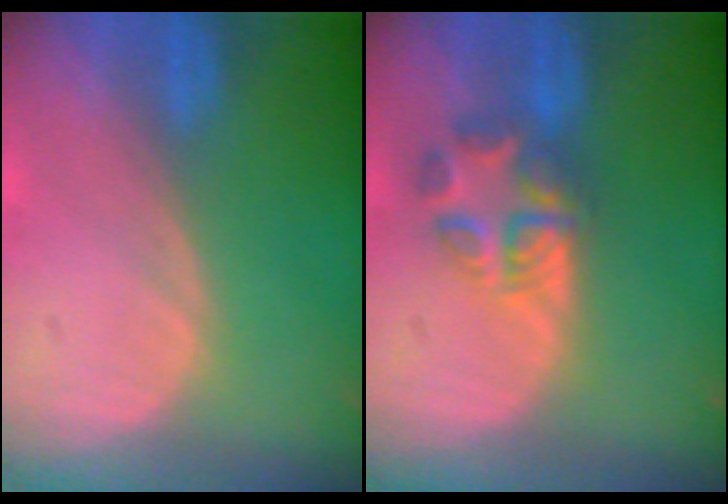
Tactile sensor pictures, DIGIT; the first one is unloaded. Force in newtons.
{"total": 5.5, "press": 5.4, "slide": 1.1}